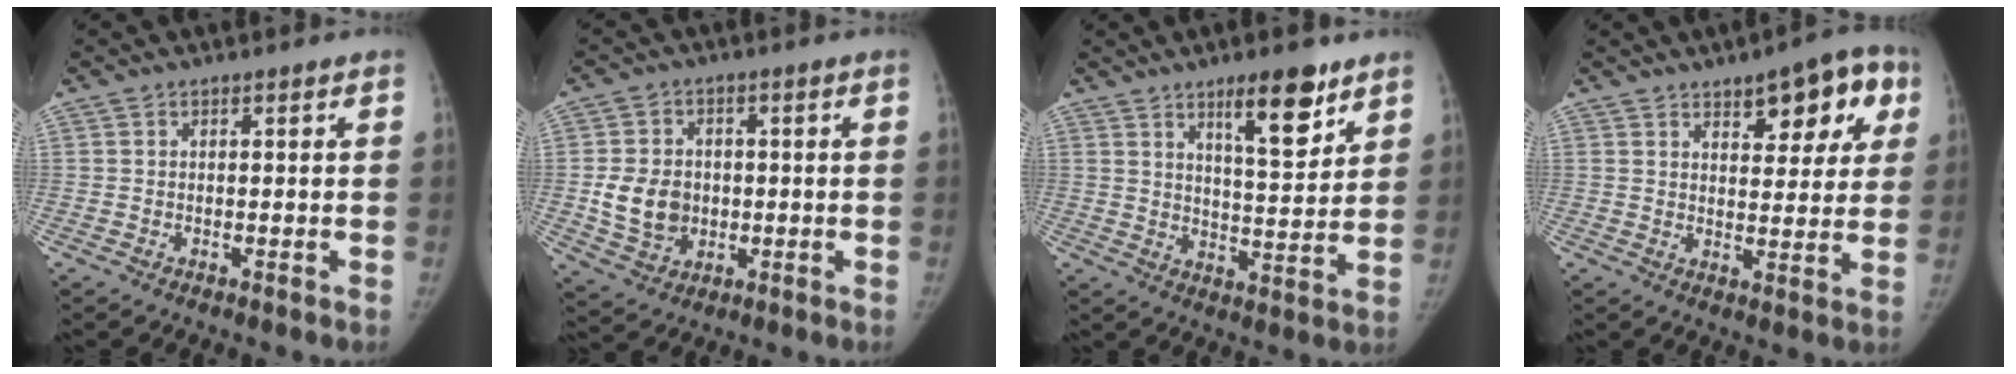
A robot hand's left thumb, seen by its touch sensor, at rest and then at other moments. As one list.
[{"total": 9.4, "force": [-0.6, 7.7, 5.3], "torque": [-0.071, 0.002, -0.001]}, {"total": 11.0, "force": [6.9, 3.2, 8.0], "torque": [-0.099, -0.047, 0.110]}, {"total": 11.9, "force": [5.8, 5.3, 8.9], "torque": [-0.069, -0.012, 0.072]}]